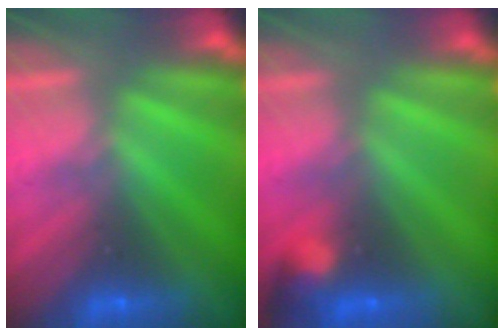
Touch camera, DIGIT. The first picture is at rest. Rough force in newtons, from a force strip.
{"total": 2.9}